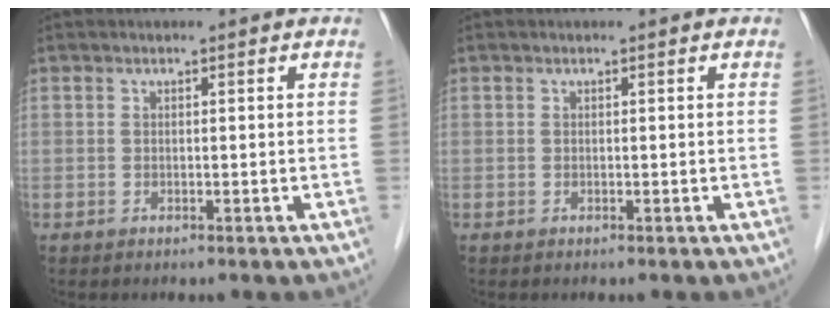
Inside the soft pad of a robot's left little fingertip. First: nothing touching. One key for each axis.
{"total": 0.0}